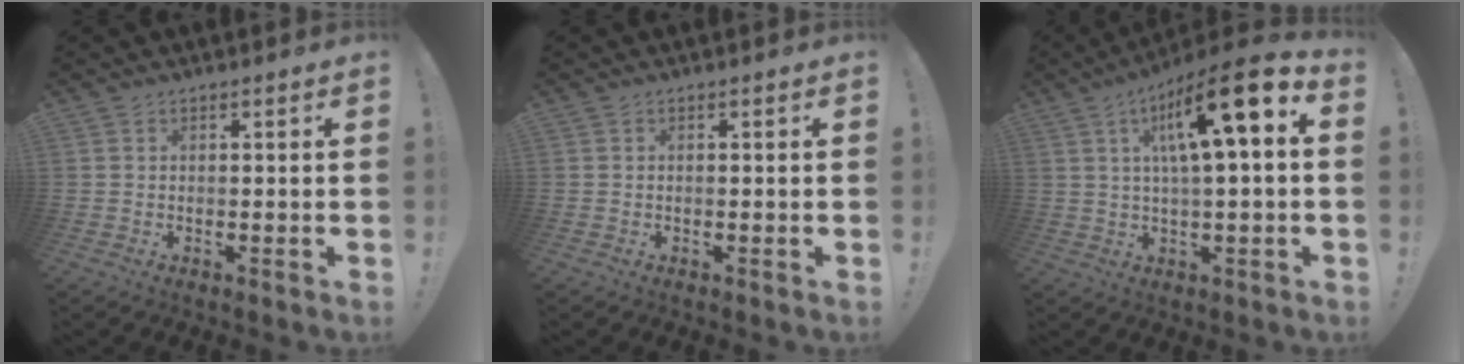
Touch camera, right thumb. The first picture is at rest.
{"total": 0.0}
{"total": 15.8, "force": [5.3, 2.2, 14.7], "torque": [-0.230, -0.030, 0.069]}